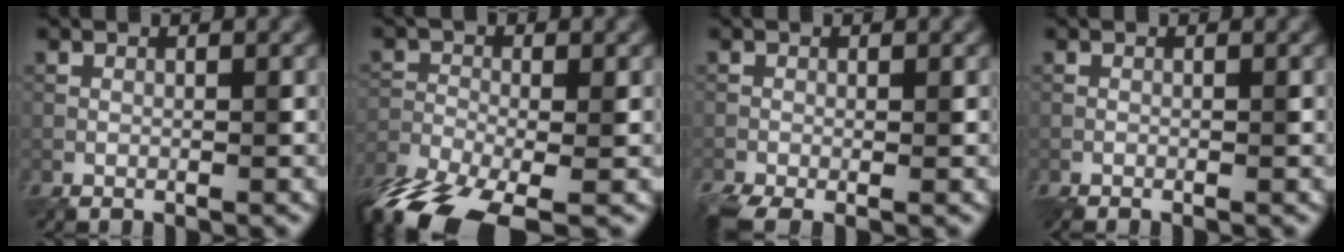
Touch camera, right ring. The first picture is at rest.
{"total": 9.5, "force": [-7.3, 3.1, 5.2], "torque": [-0.116, -0.027, -0.139]}
{"total": 2.9, "force": [-1.9, 1.0, 2.0], "torque": [-0.045, -0.012, -0.036]}
{"total": 0.8, "force": [-0.6, 0.1, 0.5], "torque": [-0.011, -0.004, -0.014]}